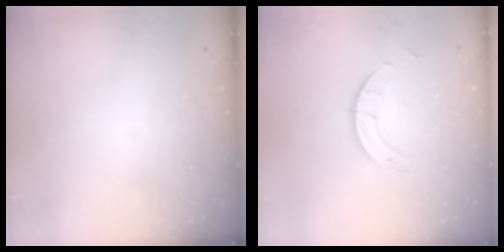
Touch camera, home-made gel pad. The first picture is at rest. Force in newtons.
{"total": 4.3, "press": 4.3, "slide": 0.3}